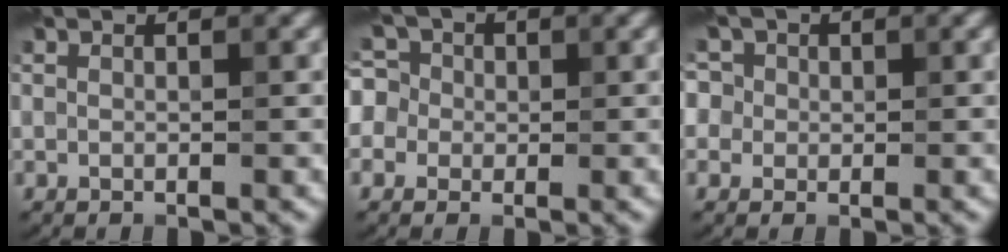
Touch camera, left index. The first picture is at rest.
{"total": 5.5, "force": [0.3, 5.2, 1.7], "torque": [-0.029, 0.036, -0.043]}
{"total": 4.1, "force": [1.4, 3.7, 1.1], "torque": [0.000, 0.031, -0.009]}